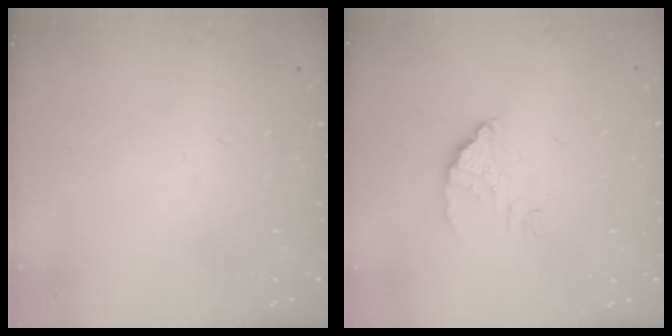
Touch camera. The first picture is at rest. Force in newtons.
{"total": 3.3, "press": 3.3, "slide": 0.1}